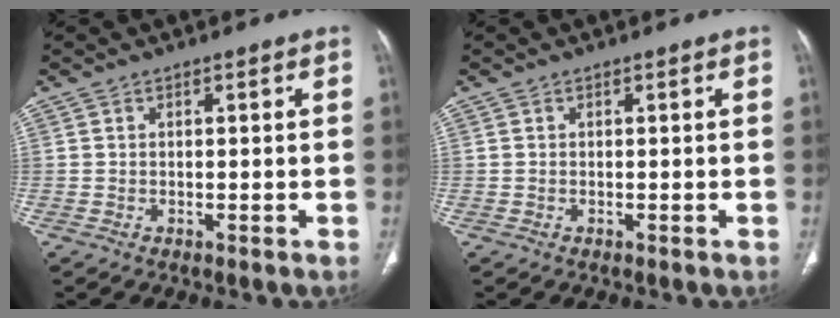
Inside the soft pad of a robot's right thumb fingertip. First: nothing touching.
{"total": 0.0}